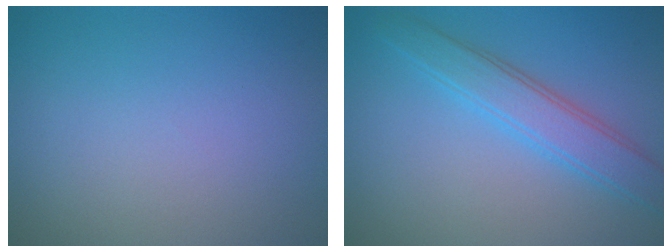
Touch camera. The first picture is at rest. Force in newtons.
{"total": 3.7, "press": 3.7, "slide": 0.2}